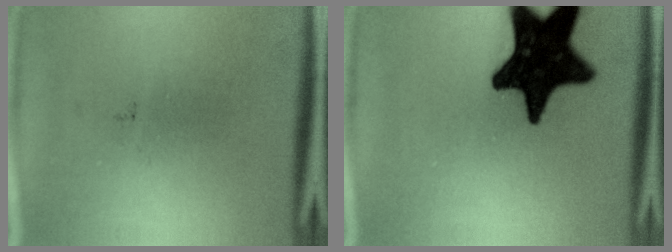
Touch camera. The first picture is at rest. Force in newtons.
{"total": 19.2}